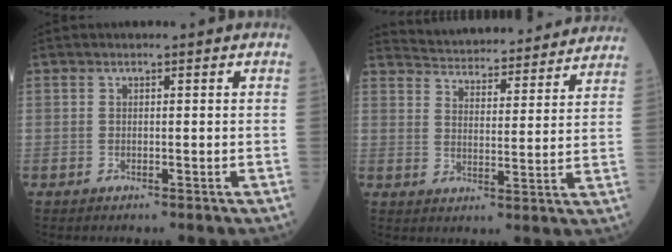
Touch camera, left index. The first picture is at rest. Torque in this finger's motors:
{"motor_torque": [-0.14, -1.01, 0.21, 0.02]}